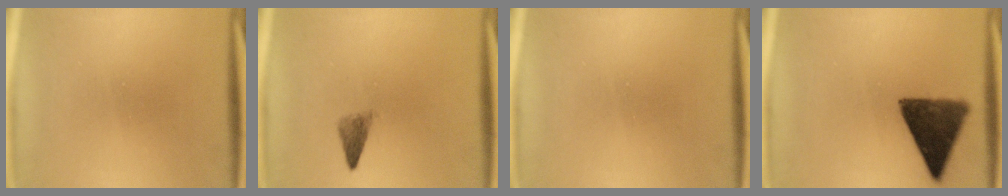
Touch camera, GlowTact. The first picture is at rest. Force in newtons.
{"total": 2.1}
{"total": 0.0}
{"total": 11.8}